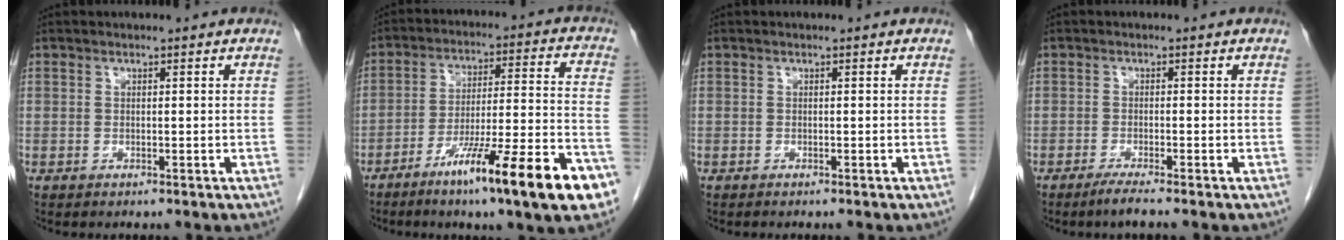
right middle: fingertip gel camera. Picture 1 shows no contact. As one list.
[{"total": 18.9, "force": [-11.0, 0.6, 15.4], "torque": [-0.201, -0.017, -0.173]}, {"total": 0.6, "force": [-0.5, 0.0, 0.2], "torque": [-0.004, -0.001, -0.010]}, {"total": 2.1, "force": [-1.7, -0.5, 1.2], "torque": [-0.033, -0.006, -0.035]}]